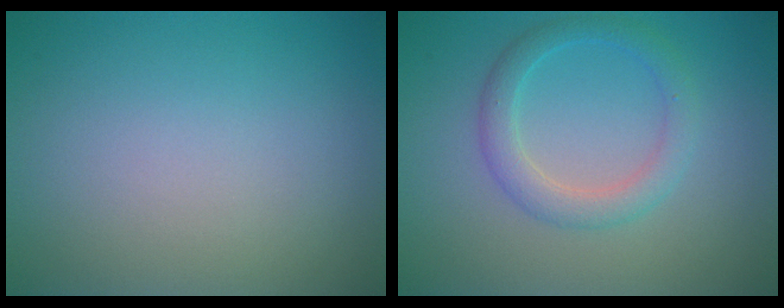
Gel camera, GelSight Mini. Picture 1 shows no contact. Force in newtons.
{"total": 2.8, "press": 2.8, "slide": 0.0}